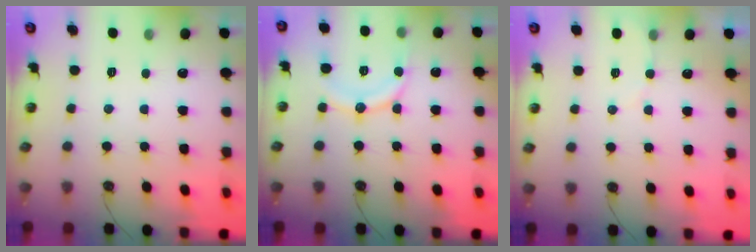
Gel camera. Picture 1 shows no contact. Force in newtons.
{"total": 12.2, "press": 12.1, "slide": 1.2}
{"total": 2.8, "press": 2.8, "slide": 0.3}